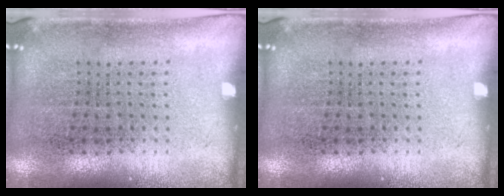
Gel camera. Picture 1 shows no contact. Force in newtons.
{"total": 0.0}